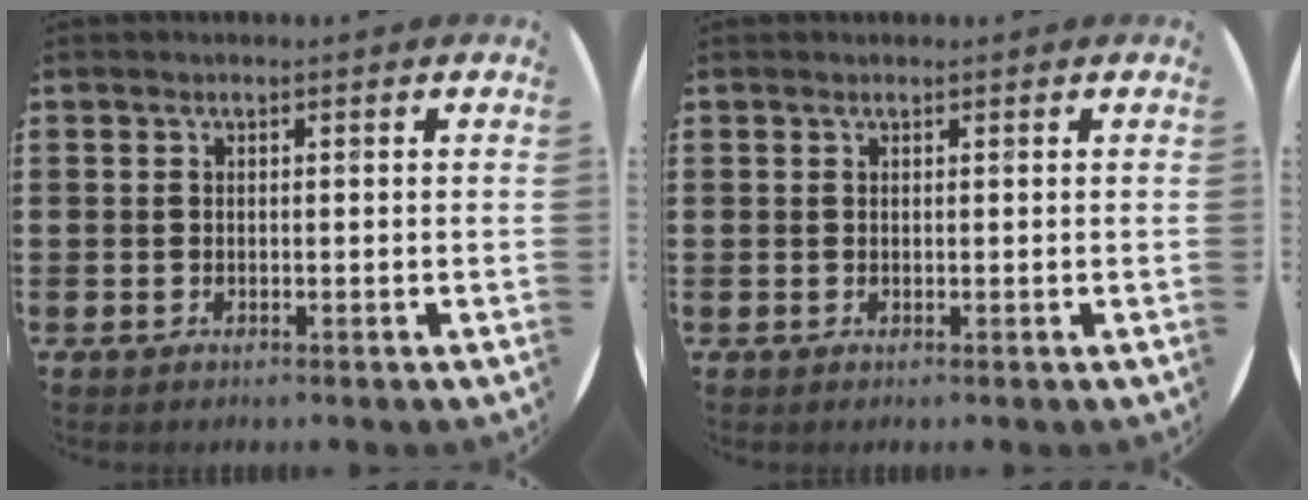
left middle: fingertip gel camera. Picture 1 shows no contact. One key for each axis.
{"total": 0.0}